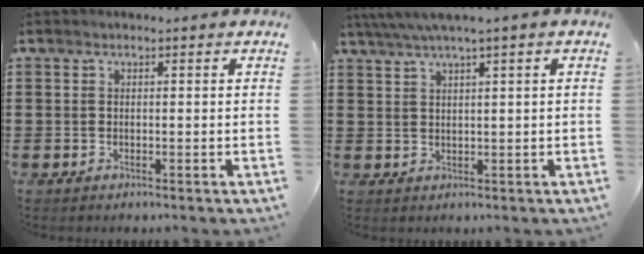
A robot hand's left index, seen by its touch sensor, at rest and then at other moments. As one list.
[{"total": 2.6, "force": [1.7, -0.2, 2.0], "torque": [-0.041, 0.001, 0.030]}]